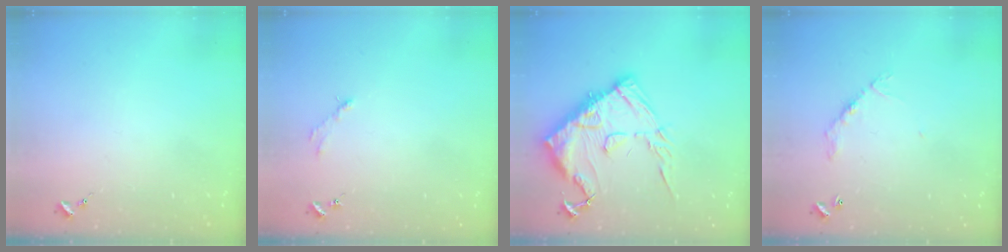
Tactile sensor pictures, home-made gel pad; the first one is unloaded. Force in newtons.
{"total": 2.8, "press": 2.8, "slide": 0.4}
{"total": 18.7, "press": 18.6, "slide": 1.2}
{"total": 6.4, "press": 6.4, "slide": 0.4}